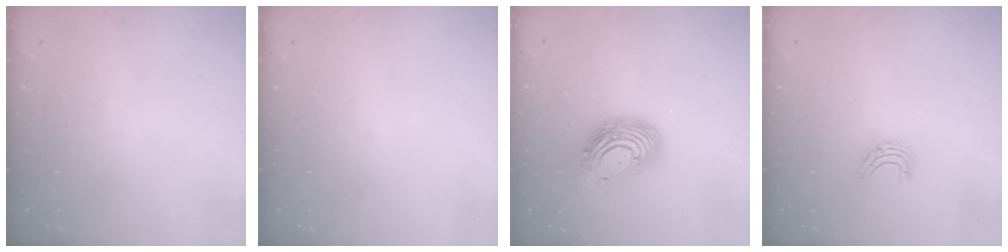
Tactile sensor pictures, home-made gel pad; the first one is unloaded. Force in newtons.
{"total": 0.0}
{"total": 14.0, "press": 14.0, "slide": 1.1}
{"total": 5.5, "press": 5.4, "slide": 0.6}